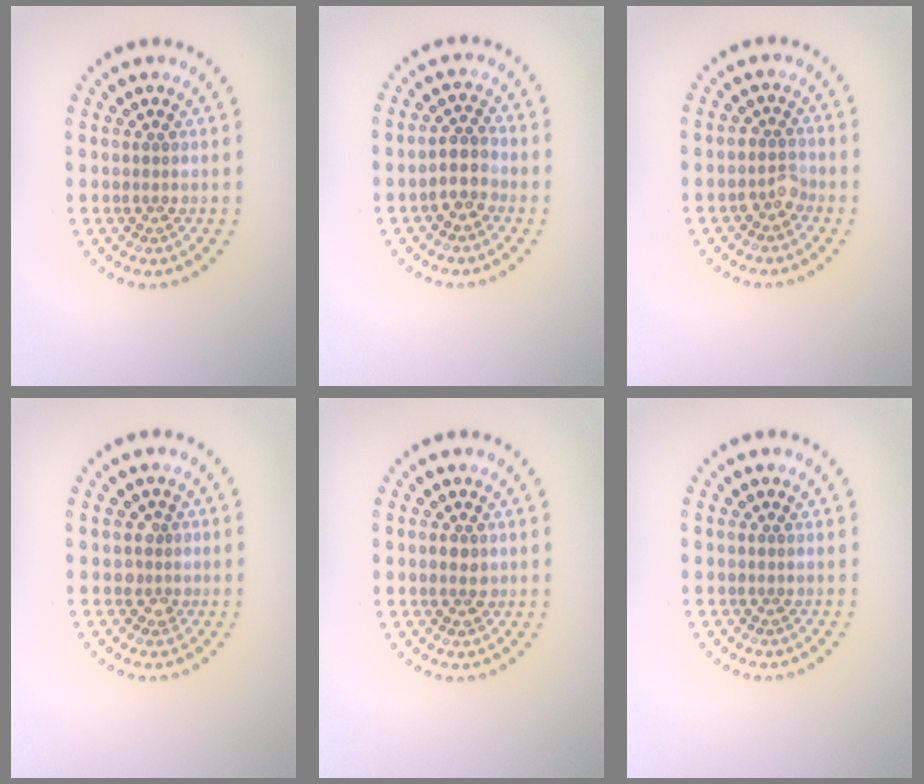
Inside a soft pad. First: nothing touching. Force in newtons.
{"total": 2.6, "press": 2.2, "slide": 1.3}
{"total": 1.7, "press": 1.4, "slide": 1.0}
{"total": 1.5, "press": 1.3, "slide": 0.9}
{"total": 1.5, "press": 1.4, "slide": 0.3}
{"total": 0.0}